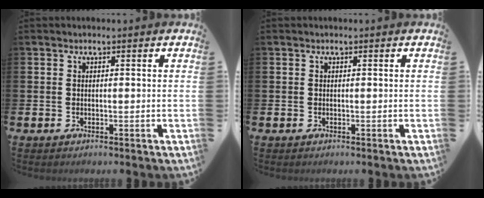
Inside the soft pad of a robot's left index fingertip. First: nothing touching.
{"total": 0.0}